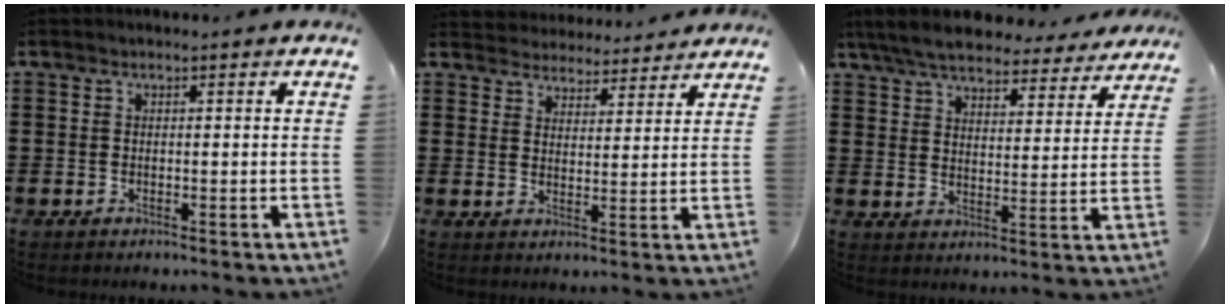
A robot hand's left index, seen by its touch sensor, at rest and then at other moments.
{"total": 4.0, "force": [4.0, 0.6, -0.2], "torque": [-0.014, -0.021, 0.072]}
{"total": 6.9, "force": [6.5, 1.0, 2.1], "torque": [-0.069, -0.032, 0.115]}